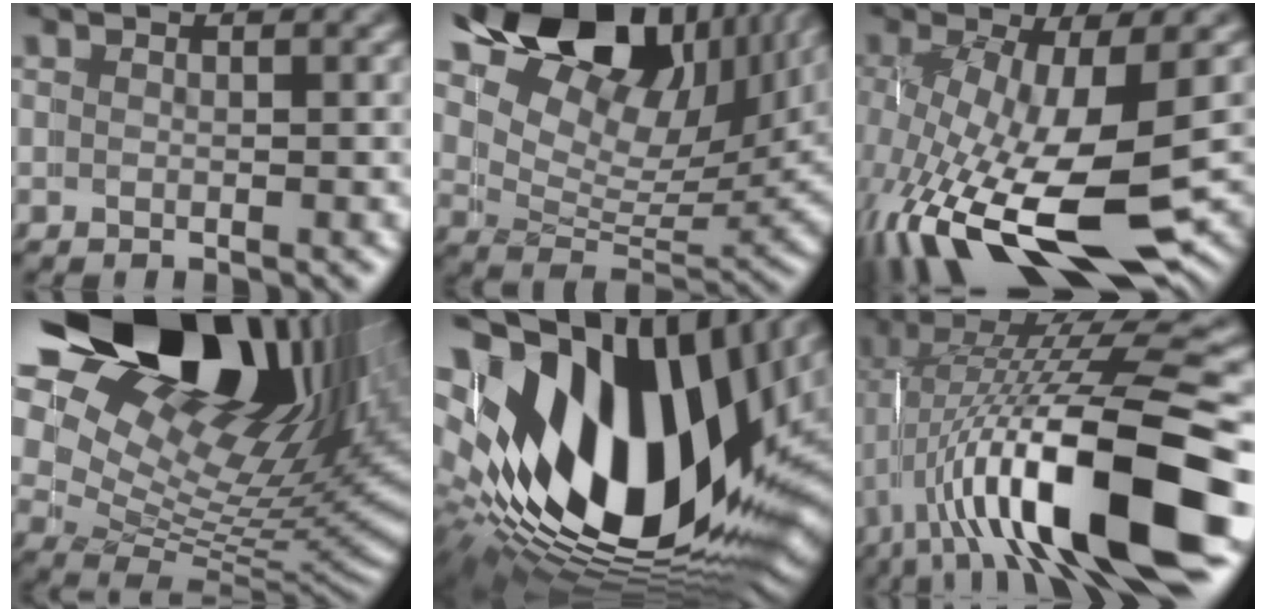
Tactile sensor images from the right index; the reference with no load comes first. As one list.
[{"total": 18.2, "force": [8.1, 11.9, 11.2], "torque": [-0.188, 0.026, 0.102]}, {"total": 9.8, "force": [-2.7, 4.2, 8.5], "torque": [-0.179, -0.048, -0.017]}, {"total": 26.2, "force": [5.7, 16.5, 19.6], "torque": [-0.294, 0.006, 0.075]}, {"total": 24.4, "force": [1.6, 14.6, 19.4], "torque": [-0.331, -0.031, 0.039]}, {"total": 15.2, "force": [-2.0, 5.0, 14.2], "torque": [-0.222, 0.002, -0.020]}]